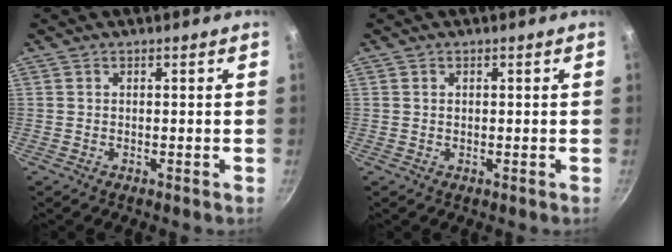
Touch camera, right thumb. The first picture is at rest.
{"total": 0.5, "force": [0.2, 0.4, 0.3], "torque": [-0.004, -0.001, 0.003]}